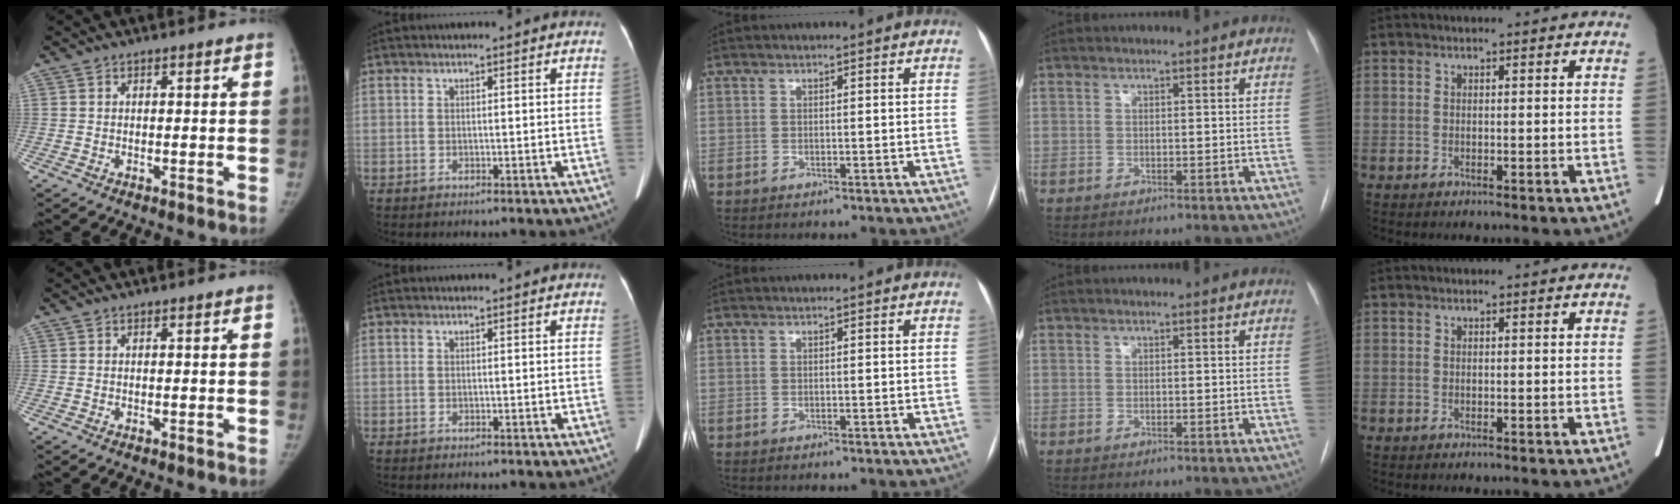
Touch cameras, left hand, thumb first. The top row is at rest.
{}